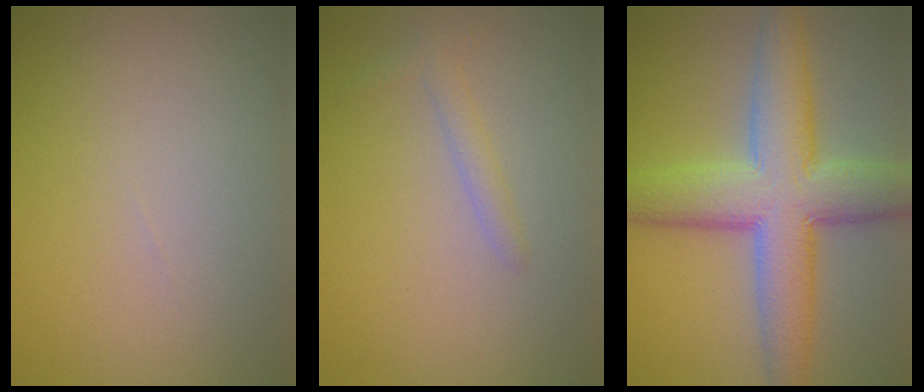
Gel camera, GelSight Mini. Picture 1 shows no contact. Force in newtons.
{"total": 1.3, "press": 1.3, "slide": 0.1}
{"total": 9.8, "press": 9.8, "slide": 0.5}